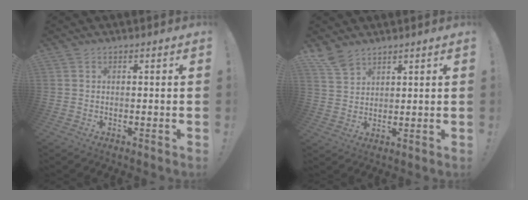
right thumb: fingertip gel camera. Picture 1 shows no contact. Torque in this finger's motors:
{"motor_torque": [-0.33, 0.55, 0.68, 0.58, 0.00]}